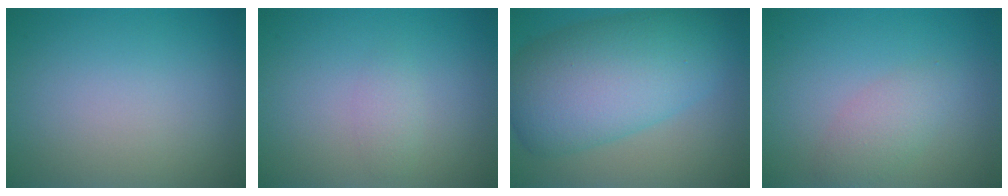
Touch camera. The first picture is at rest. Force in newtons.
{"total": 1.1, "press": 1.1, "slide": 0.0}
{"total": 10.7, "press": 10.7, "slide": 0.3}
{"total": 2.2, "press": 2.2, "slide": 0.1}